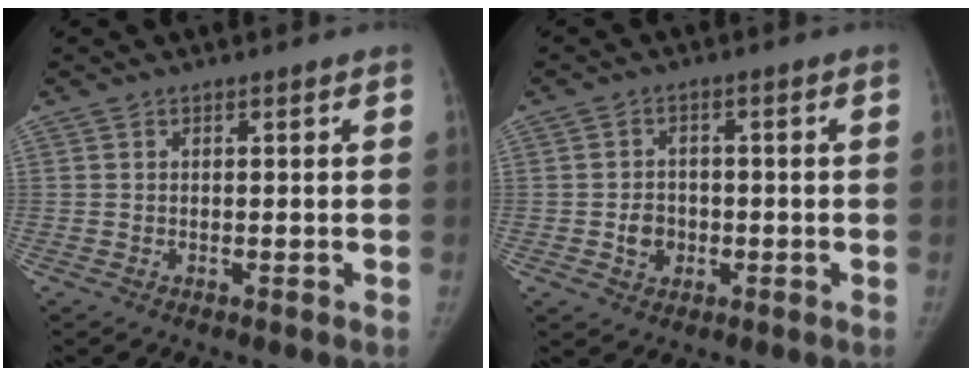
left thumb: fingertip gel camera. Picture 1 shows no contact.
{"total": 4.3, "force": [-1.1, 3.7, 1.9], "torque": [-0.010, 0.008, -0.018]}